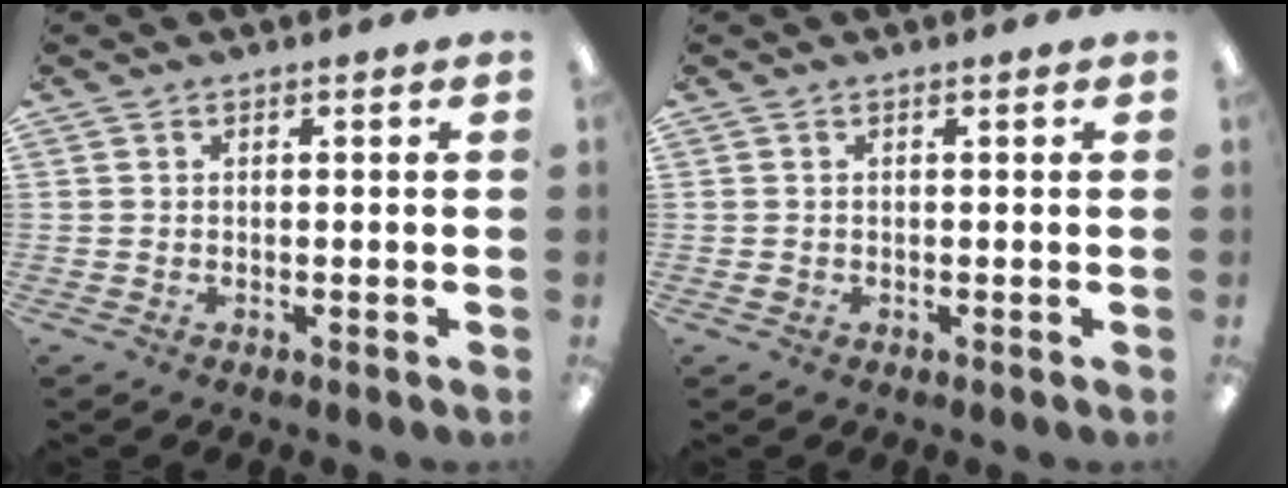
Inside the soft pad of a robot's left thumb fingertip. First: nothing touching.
{"total": 0.6, "force": [0.0, 0.5, 0.1], "torque": [-0.002, 0.004, -0.002]}